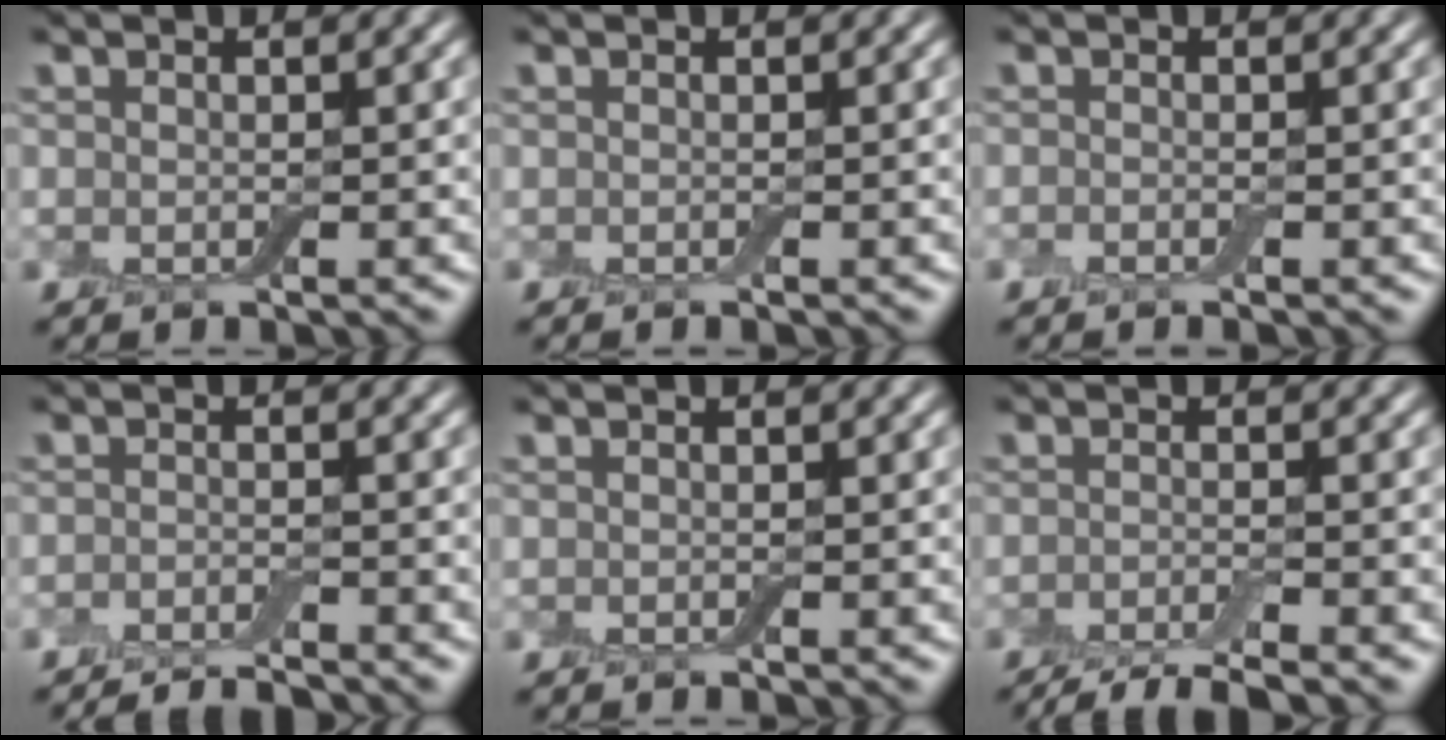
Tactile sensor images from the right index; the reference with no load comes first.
{"total": 0.0}
{"total": 0.5, "force": [-0.4, 0.0, 0.3], "torque": [-0.007, 0.000, -0.010]}
{"total": 3.6, "force": [-3.3, 0.5, 1.4], "torque": [-0.018, 0.000, -0.056]}
{"total": 0.0}
{"total": 4.5, "force": [-3.6, 0.8, 2.6], "torque": [-0.037, -0.003, -0.068]}